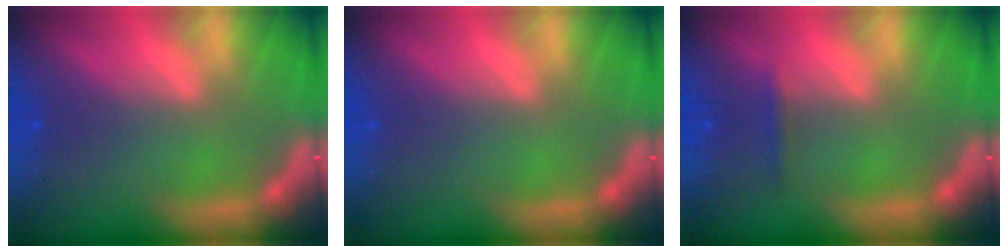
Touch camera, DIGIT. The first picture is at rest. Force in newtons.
{"total": 0.0}
{"total": 0.9}